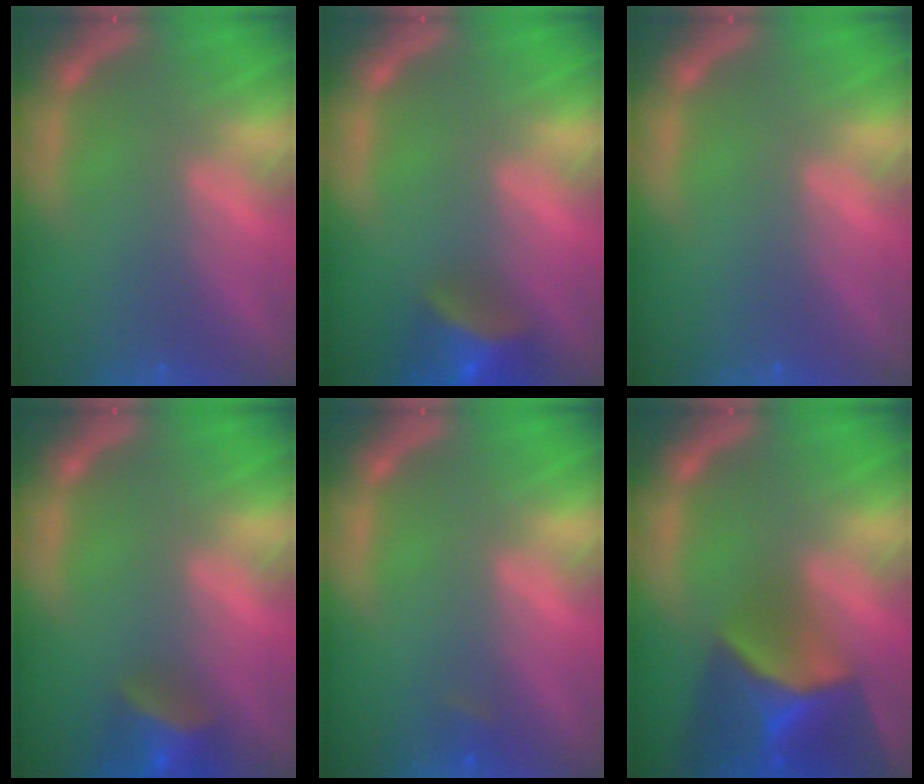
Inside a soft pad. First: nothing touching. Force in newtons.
{"total": 5.5}
{"total": 0.0}
{"total": 4.5}
{"total": 0.9}
{"total": 9.9}